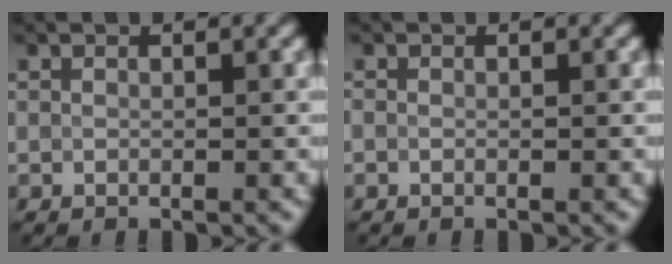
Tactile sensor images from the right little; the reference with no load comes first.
{"total": 0.0}